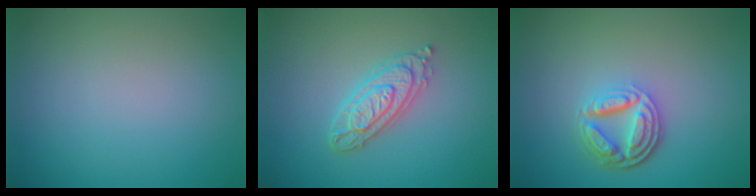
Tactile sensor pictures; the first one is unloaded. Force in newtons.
{"total": 3.0, "press": 2.9, "slide": 0.6}
{"total": 4.5, "press": 3.4, "slide": 2.9}